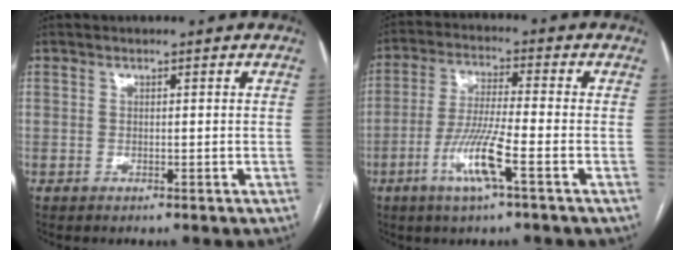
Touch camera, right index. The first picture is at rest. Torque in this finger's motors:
{"motor_torque": [1.20, -0.62, 0.36, 0.19]}